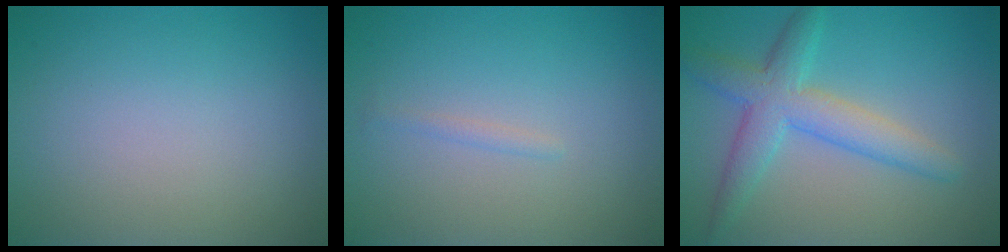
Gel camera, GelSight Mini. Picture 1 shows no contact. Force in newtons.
{"total": 0.6, "press": 0.6, "slide": 0.0}
{"total": 4.7, "press": 4.7, "slide": 0.1}